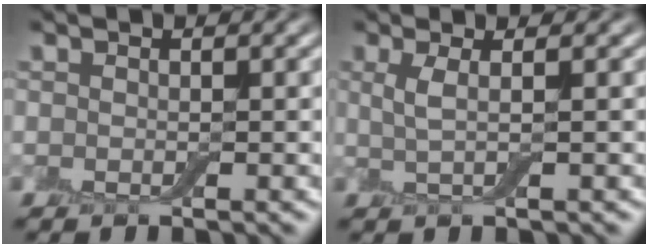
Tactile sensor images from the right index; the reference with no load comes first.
{"total": 2.2, "force": [0.4, 0.7, 2.0], "torque": [-0.034, -0.002, 0.006]}